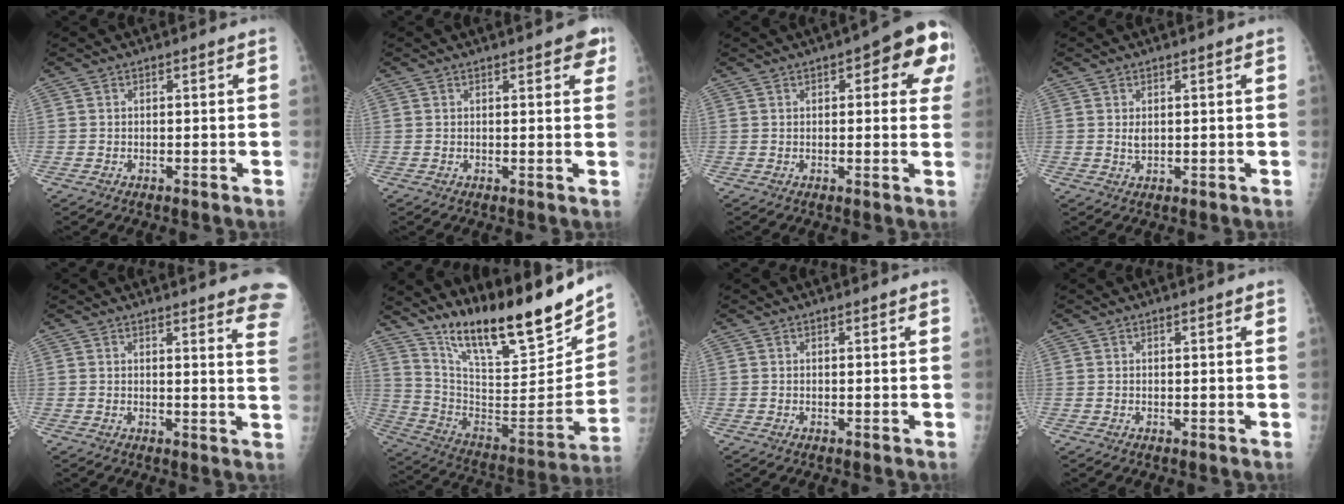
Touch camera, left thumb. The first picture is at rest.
{"total": 4.1, "force": [2.3, 1.6, 2.9], "torque": [-0.016, -0.005, 0.023]}
{"total": 11.3, "force": [4.2, 4.3, 9.5], "torque": [-0.070, 0.002, 0.037]}
{"total": 1.6, "force": [0.5, 0.9, 1.2], "torque": [-0.018, -0.004, 0.012]}
{"total": 12.6, "force": [10.8, 1.5, 6.3], "torque": [-0.044, -0.067, 0.100]}
{"total": 26.6, "force": [19.7, 6.4, 16.7], "torque": [-0.236, -0.087, 0.326]}
{"total": 0.7, "force": [0.4, 0.2, 0.5], "torque": [-0.007, 0.000, 0.007]}
{"total": 1.0, "force": [0.6, 0.3, 0.8], "torque": [-0.011, 0.000, 0.008]}